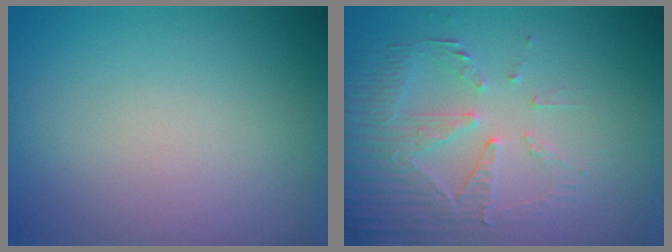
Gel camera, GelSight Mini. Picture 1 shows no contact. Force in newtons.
{"total": 5.4, "press": 3.8, "slide": 3.8}